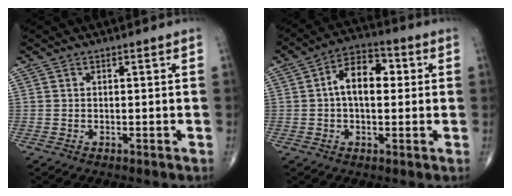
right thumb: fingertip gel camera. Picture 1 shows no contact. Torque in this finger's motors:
{"motor_torque": [0.07, 0.28, 0.88, 0.04, 0.08]}